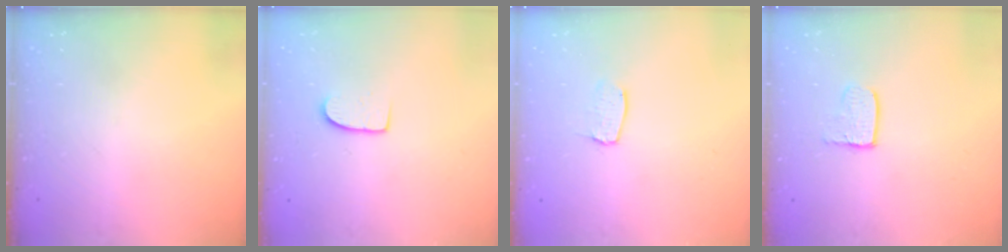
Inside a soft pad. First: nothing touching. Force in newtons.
{"total": 7.3, "press": 7.3, "slide": 0.6}
{"total": 4.0, "press": 4.0, "slide": 0.3}
{"total": 3.3, "press": 3.3, "slide": 0.3}